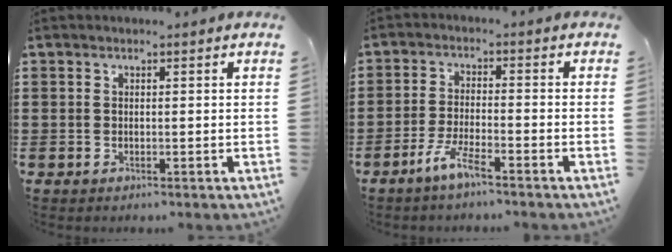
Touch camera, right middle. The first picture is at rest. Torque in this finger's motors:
{"motor_torque": [1.15, -0.68, 0.34, 0.08]}